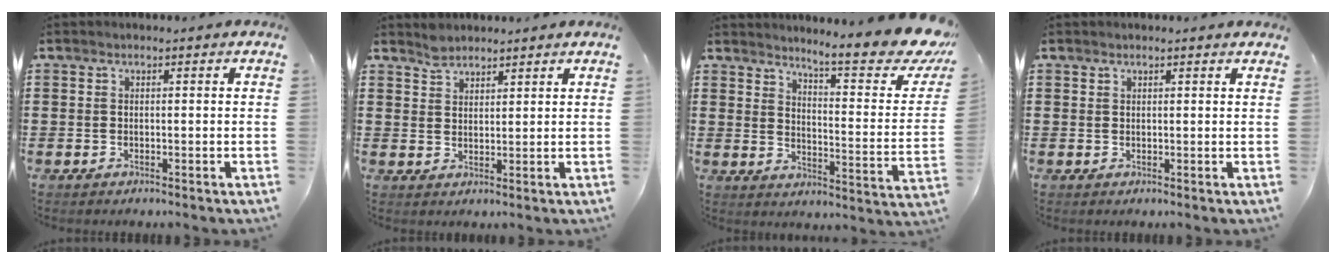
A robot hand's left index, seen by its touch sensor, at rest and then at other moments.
{"total": 2.4, "force": [2.3, 0.9, -0.1], "torque": [-0.006, 0.001, 0.046]}
{"total": 9.3, "force": [7.8, 0.1, 5.1], "torque": [-0.088, -0.062, 0.124]}
{"total": 0.9, "force": [0.9, 0.2, 0.1], "torque": [-0.004, 0.000, 0.017]}